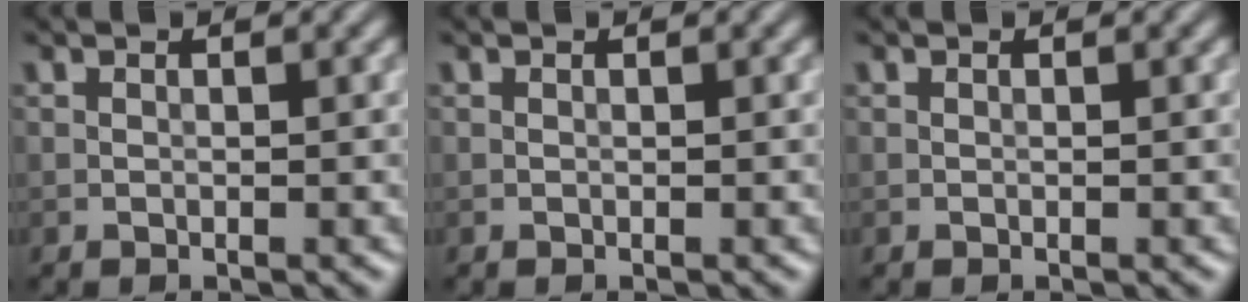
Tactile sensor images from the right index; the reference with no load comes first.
{"total": 0.0}
{"total": 0.0}